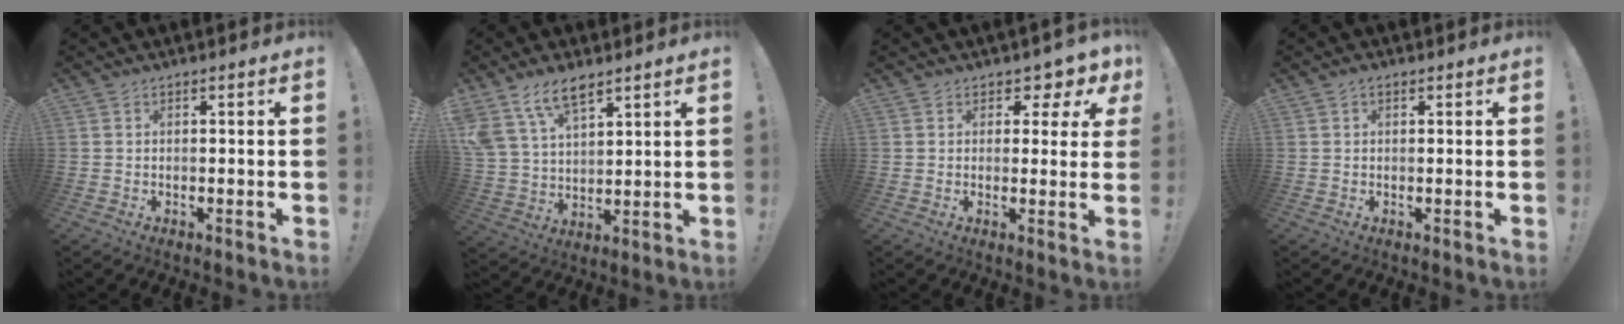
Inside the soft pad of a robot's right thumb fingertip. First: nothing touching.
{"total": 11.7, "force": [8.2, 5.8, 6.0], "torque": [-0.116, -0.040, 0.159]}
{"total": 4.5, "force": [2.9, 2.9, 1.8], "torque": [-0.009, -0.031, 0.048]}
{"total": 0.8, "force": [0.5, 0.4, 0.4], "torque": [-0.004, -0.001, 0.008]}